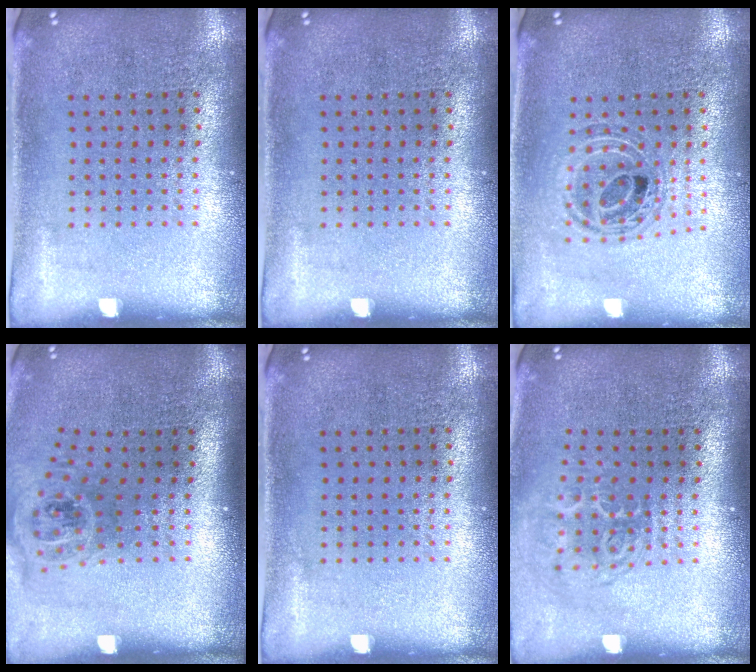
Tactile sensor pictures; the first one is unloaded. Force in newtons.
{"total": 0.0}
{"total": 0.9, "press": 0.9, "slide": 0.2}
{"total": 1.3, "press": 1.0, "slide": 0.8}
{"total": 0.0}
{"total": 1.7, "press": 1.1, "slide": 1.2}